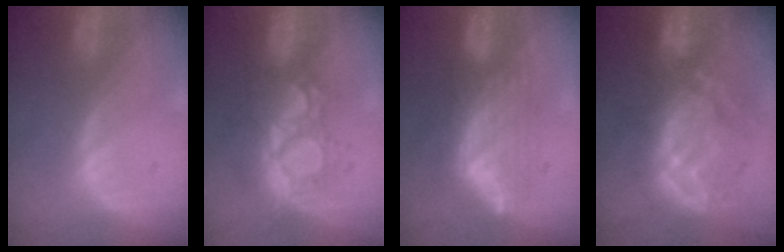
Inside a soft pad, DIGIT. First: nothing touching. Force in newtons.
{"total": 9.3, "press": 7.9, "slide": 4.9}
{"total": 7.9, "press": 6.8, "slide": 4.0}
{"total": 10.7, "press": 10.2, "slide": 3.5}